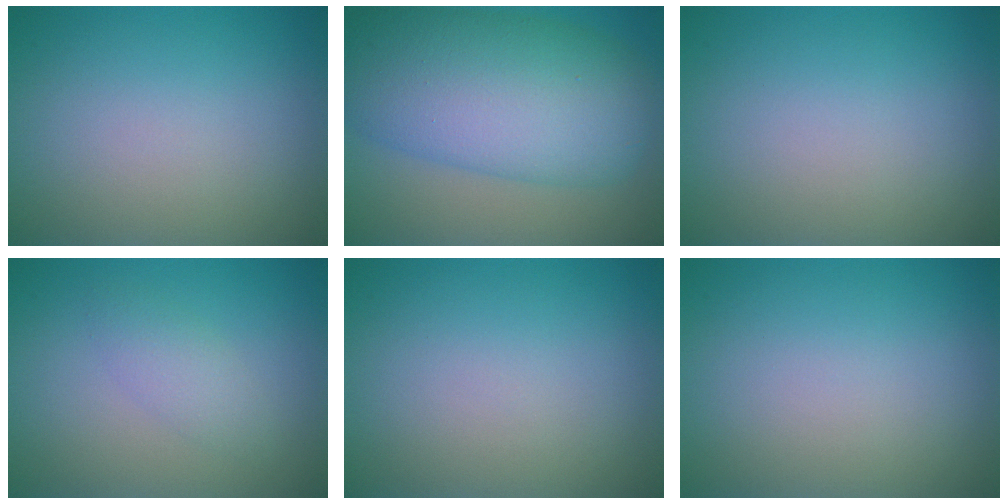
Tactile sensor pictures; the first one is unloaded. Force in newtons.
{"total": 12.1, "press": 12.1, "slide": 0.0}
{"total": 0.0}
{"total": 1.8, "press": 1.8, "slide": 0.2}
{"total": 0.0}
{"total": 0.0}